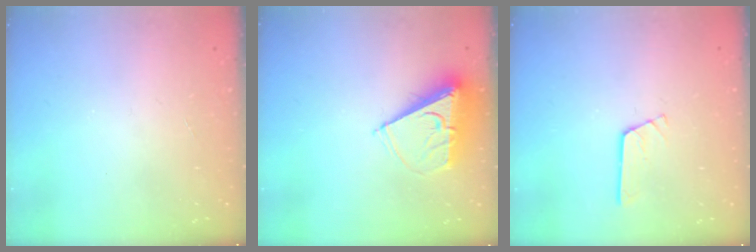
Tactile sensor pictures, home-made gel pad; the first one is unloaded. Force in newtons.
{"total": 8.2, "press": 8.2, "slide": 0.5}
{"total": 3.2, "press": 3.2, "slide": 0.2}